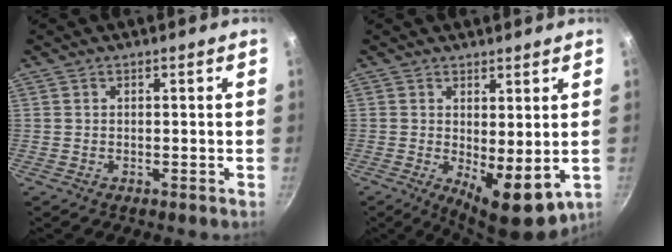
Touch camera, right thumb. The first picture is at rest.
{"total": 8.6, "force": [0.0, 3.3, 7.9], "torque": [-0.098, -0.017, 0.012]}